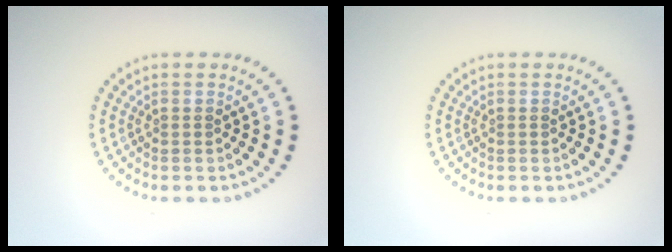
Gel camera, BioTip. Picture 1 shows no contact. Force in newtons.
{"total": 0.0}